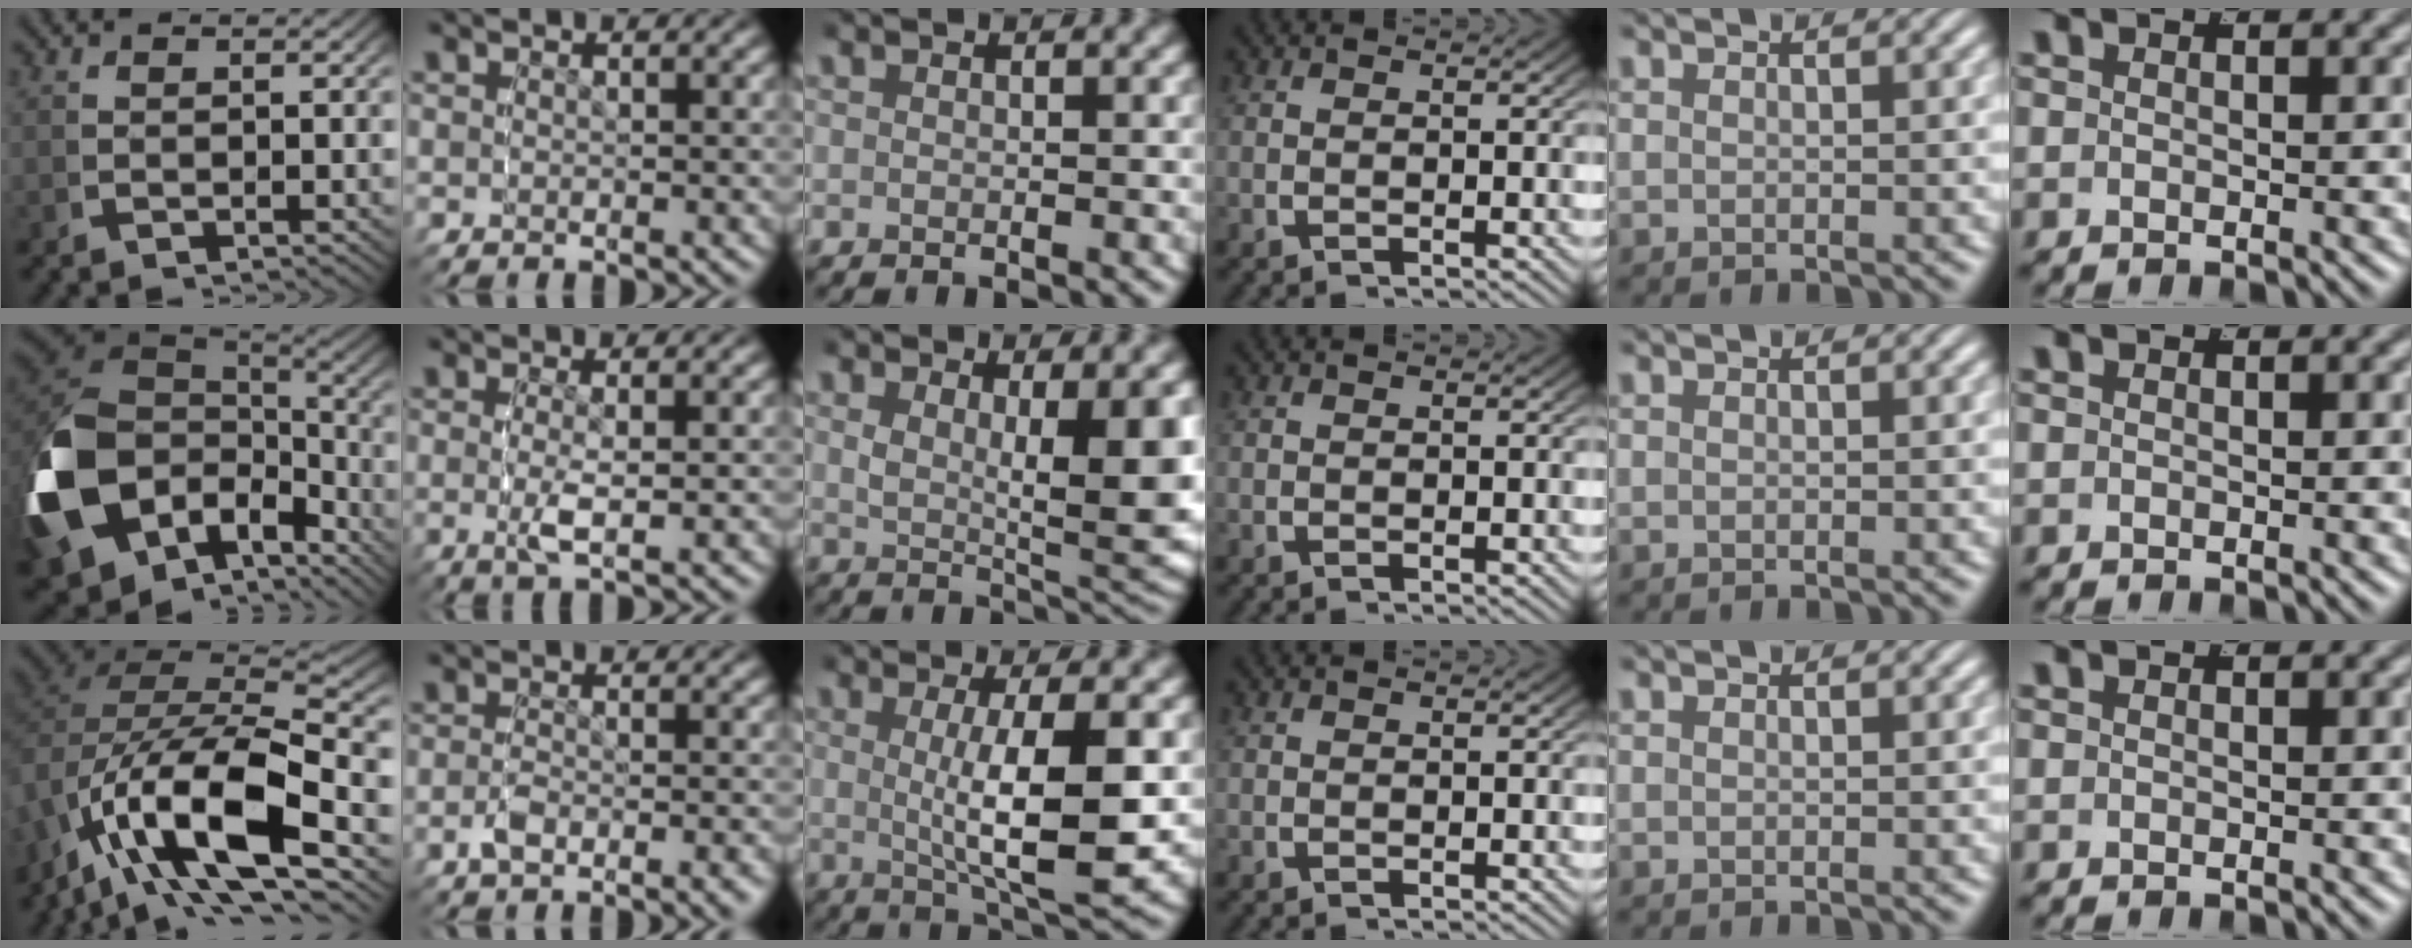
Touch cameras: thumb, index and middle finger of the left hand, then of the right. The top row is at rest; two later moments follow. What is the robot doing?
{"motion": "grasp_and_lifting", "object": "button"}